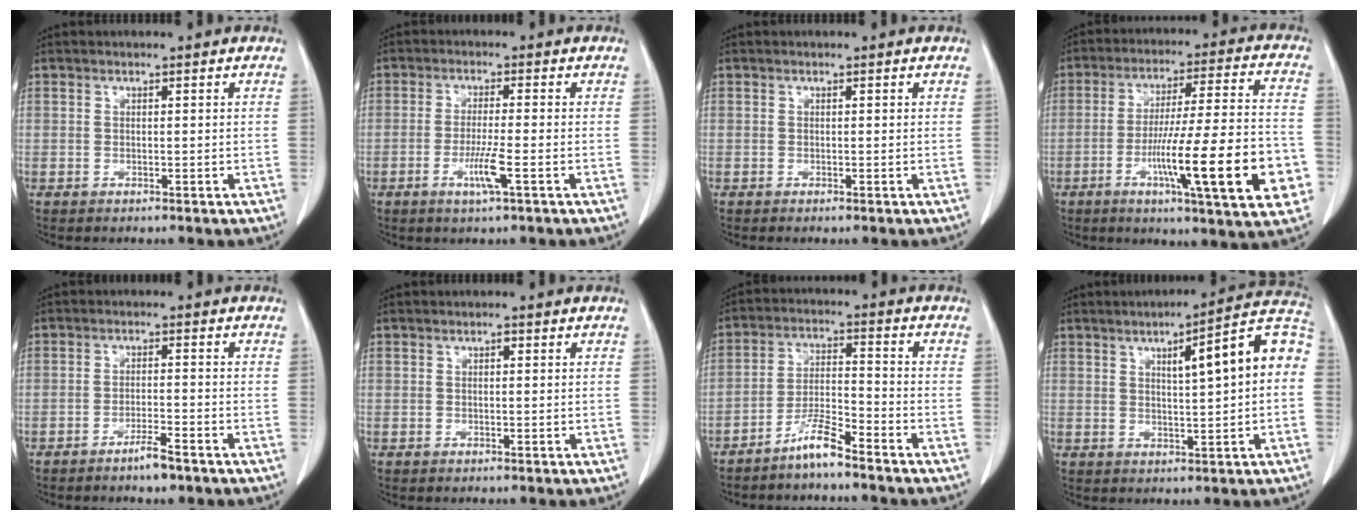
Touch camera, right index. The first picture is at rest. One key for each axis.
{"total": 6.1, "fx": -2.4, "fy": -0.1, "fz": 5.6, "tx": -0.108, "ty": -0.011, "tz": -0.044}
{"total": 0.0}
{"total": 20.6, "fx": -6.6, "fy": 1.6, "fz": 19.5, "tx": -0.262, "ty": -0.005, "tz": -0.094}
{"total": 3.3, "fx": -2.5, "fy": 0.2, "fz": 2.1, "tx": -0.040, "ty": -0.001, "tz": -0.043}
{"total": 0.5, "fx": 0.2, "fy": 0.3, "fz": 0.4, "tx": -0.007, "ty": 0.003, "tz": 0.002}
{"total": 5.8, "fx": -4.7, "fy": 0.2, "fz": 3.3, "tx": -0.067, "ty": -0.006, "tz": -0.093}
{"total": 11.8, "fx": 2.1, "fy": 1.5, "fz": 11.5, "tx": -0.155, "ty": 0.031, "tz": 0.024}